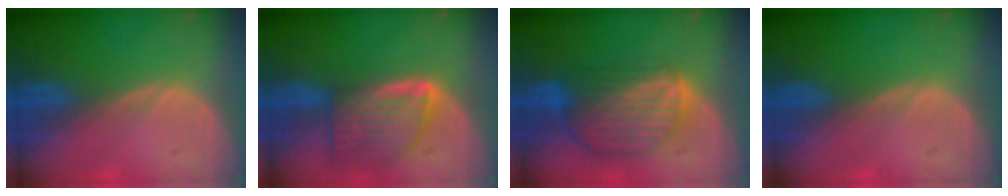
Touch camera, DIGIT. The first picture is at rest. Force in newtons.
{"total": 8.1, "press": 7.2, "slide": 3.6}
{"total": 9.2, "press": 7.9, "slide": 4.7}
{"total": 0.0}